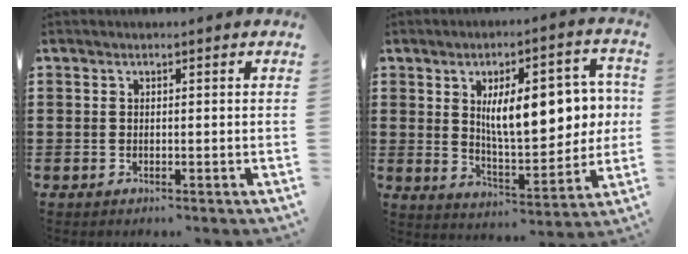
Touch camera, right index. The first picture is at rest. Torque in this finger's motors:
{"motor_torque": [2.14, 0.00, 1.05, 0.21]}